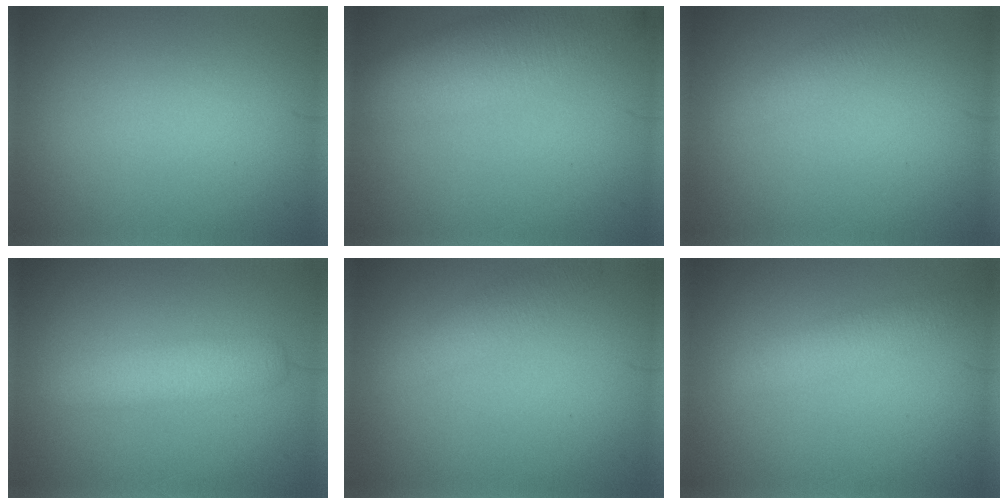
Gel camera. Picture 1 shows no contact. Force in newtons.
{"total": 7.4, "press": 7.4, "slide": 0.6}
{"total": 1.8, "press": 1.8, "slide": 0.1}
{"total": 3.0, "press": 3.0, "slide": 0.1}
{"total": 2.6, "press": 2.6, "slide": 0.1}
{"total": 2.6, "press": 2.6, "slide": 0.2}